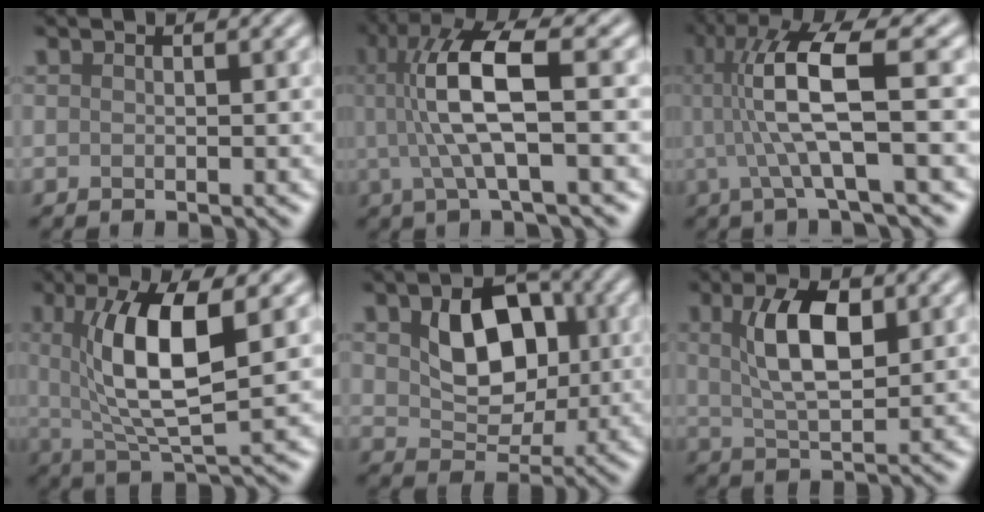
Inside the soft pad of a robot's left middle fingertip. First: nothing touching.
{"total": 8.0, "force": [0.9, 2.1, 7.7], "torque": [-0.153, 0.008, 0.019]}
{"total": 8.2, "force": [0.9, 1.7, 8.0], "torque": [-0.145, 0.009, 0.018]}
{"total": 8.4, "force": [1.6, 2.4, 7.9], "torque": [-0.140, -0.008, 0.031]}
{"total": 6.9, "force": [1.2, 4.8, 4.8], "torque": [-0.089, -0.005, 0.019]}
{"total": 5.8, "force": [1.7, 2.4, 5.0], "torque": [-0.096, 0.007, 0.029]}